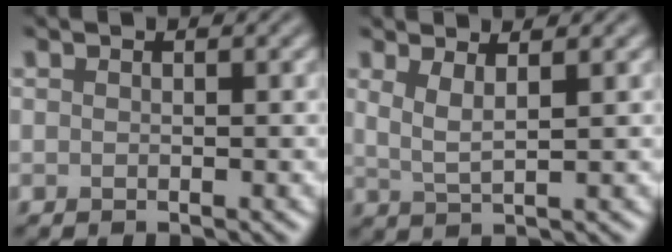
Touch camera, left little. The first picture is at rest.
{"total": 2.5, "force": [1.1, 0.6, 2.1], "torque": [-0.040, -0.005, 0.023]}